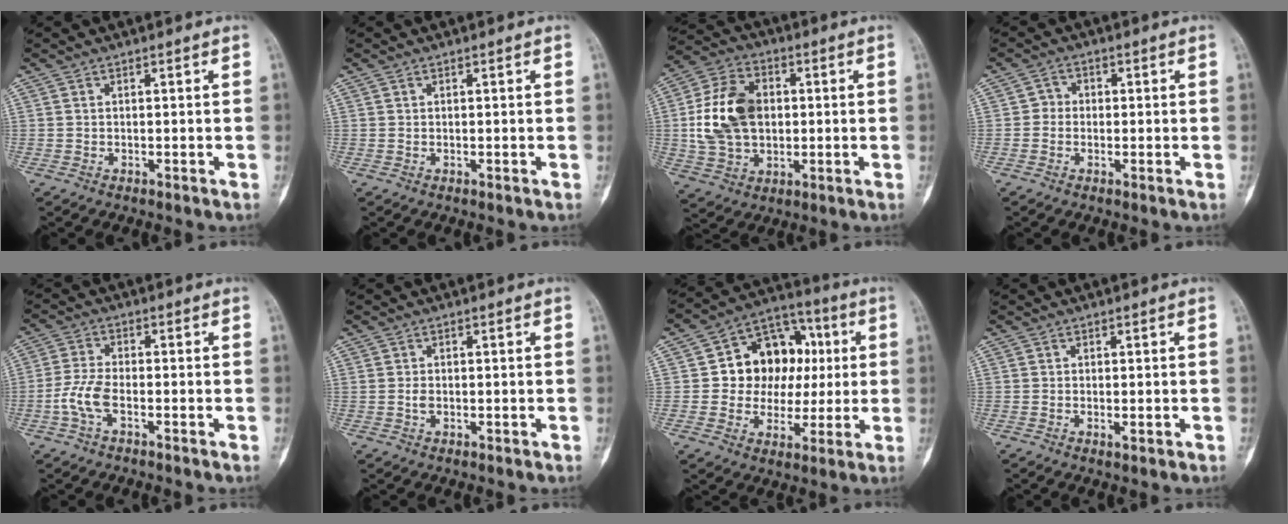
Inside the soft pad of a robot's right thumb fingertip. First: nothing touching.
{"total": 0.0}
{"total": 15.9, "force": [1.2, 11.4, 11.1], "torque": [-0.188, 0.012, 0.022]}
{"total": 2.5, "force": [-0.3, 2.3, 0.9], "torque": [0.003, 0.009, -0.014]}
{"total": 5.4, "force": [-2.1, 2.3, 4.5], "torque": [-0.108, 0.014, -0.044]}
{"total": 1.3, "force": [-0.1, 1.0, 0.9], "torque": [-0.016, 0.001, -0.002]}
{"total": 15.6, "force": [2.1, 12.4, 9.1], "torque": [-0.078, 0.020, 0.035]}
{"total": 1.3, "force": [-0.3, 0.5, 1.1], "torque": [-0.019, -0.003, -0.003]}